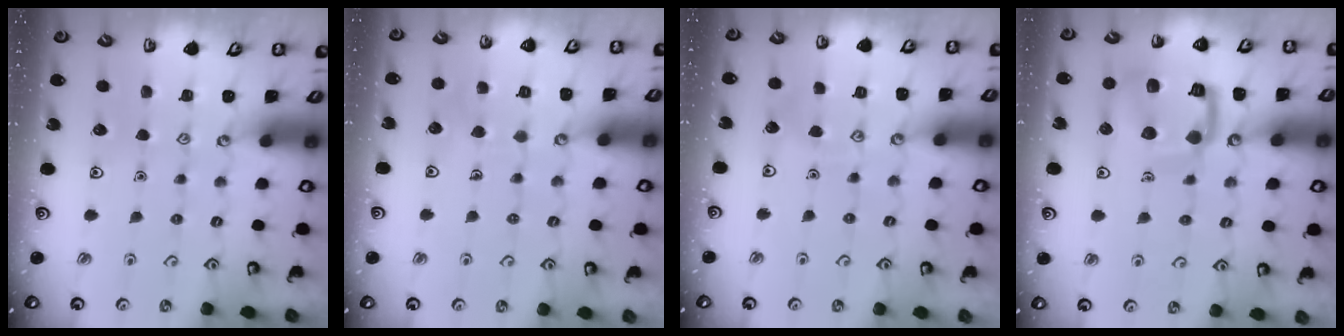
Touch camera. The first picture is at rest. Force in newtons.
{"total": 5.6, "press": 5.6, "slide": 0.4}
{"total": 5.1, "press": 5.1, "slide": 0.6}
{"total": 14.8, "press": 14.7, "slide": 1.6}